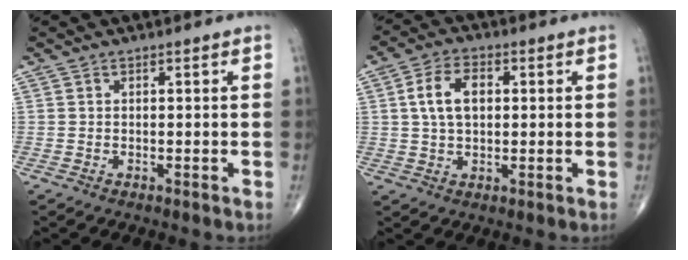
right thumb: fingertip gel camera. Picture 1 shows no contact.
{"total": 7.6, "force": [1.3, 4.6, 5.8], "torque": [-0.099, 0.009, 0.021]}